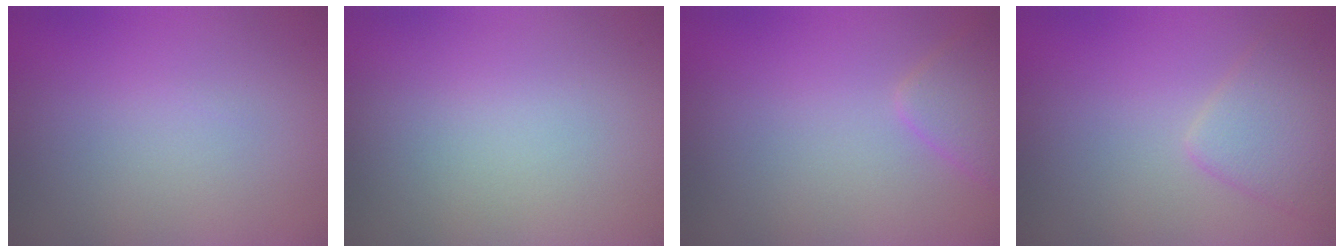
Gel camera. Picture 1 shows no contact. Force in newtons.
{"total": 0.0}
{"total": 2.3, "press": 2.3, "slide": 0.1}
{"total": 3.2, "press": 3.2, "slide": 0.1}